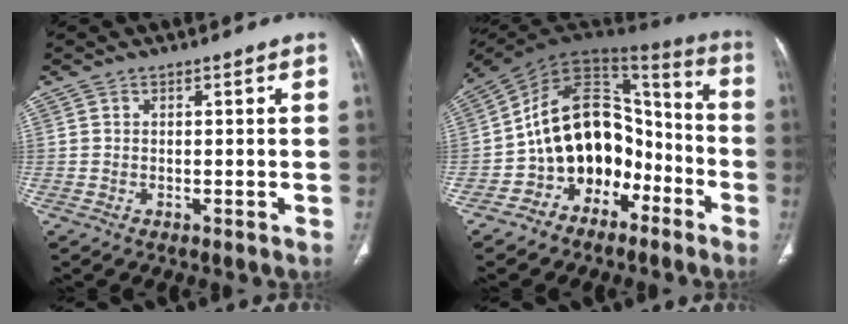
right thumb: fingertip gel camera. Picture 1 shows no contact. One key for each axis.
{"total": 17.8, "fx": -7.2, "fy": 12.6, "fz": 10.2, "tx": -0.107, "ty": 0.109, "tz": -0.121}